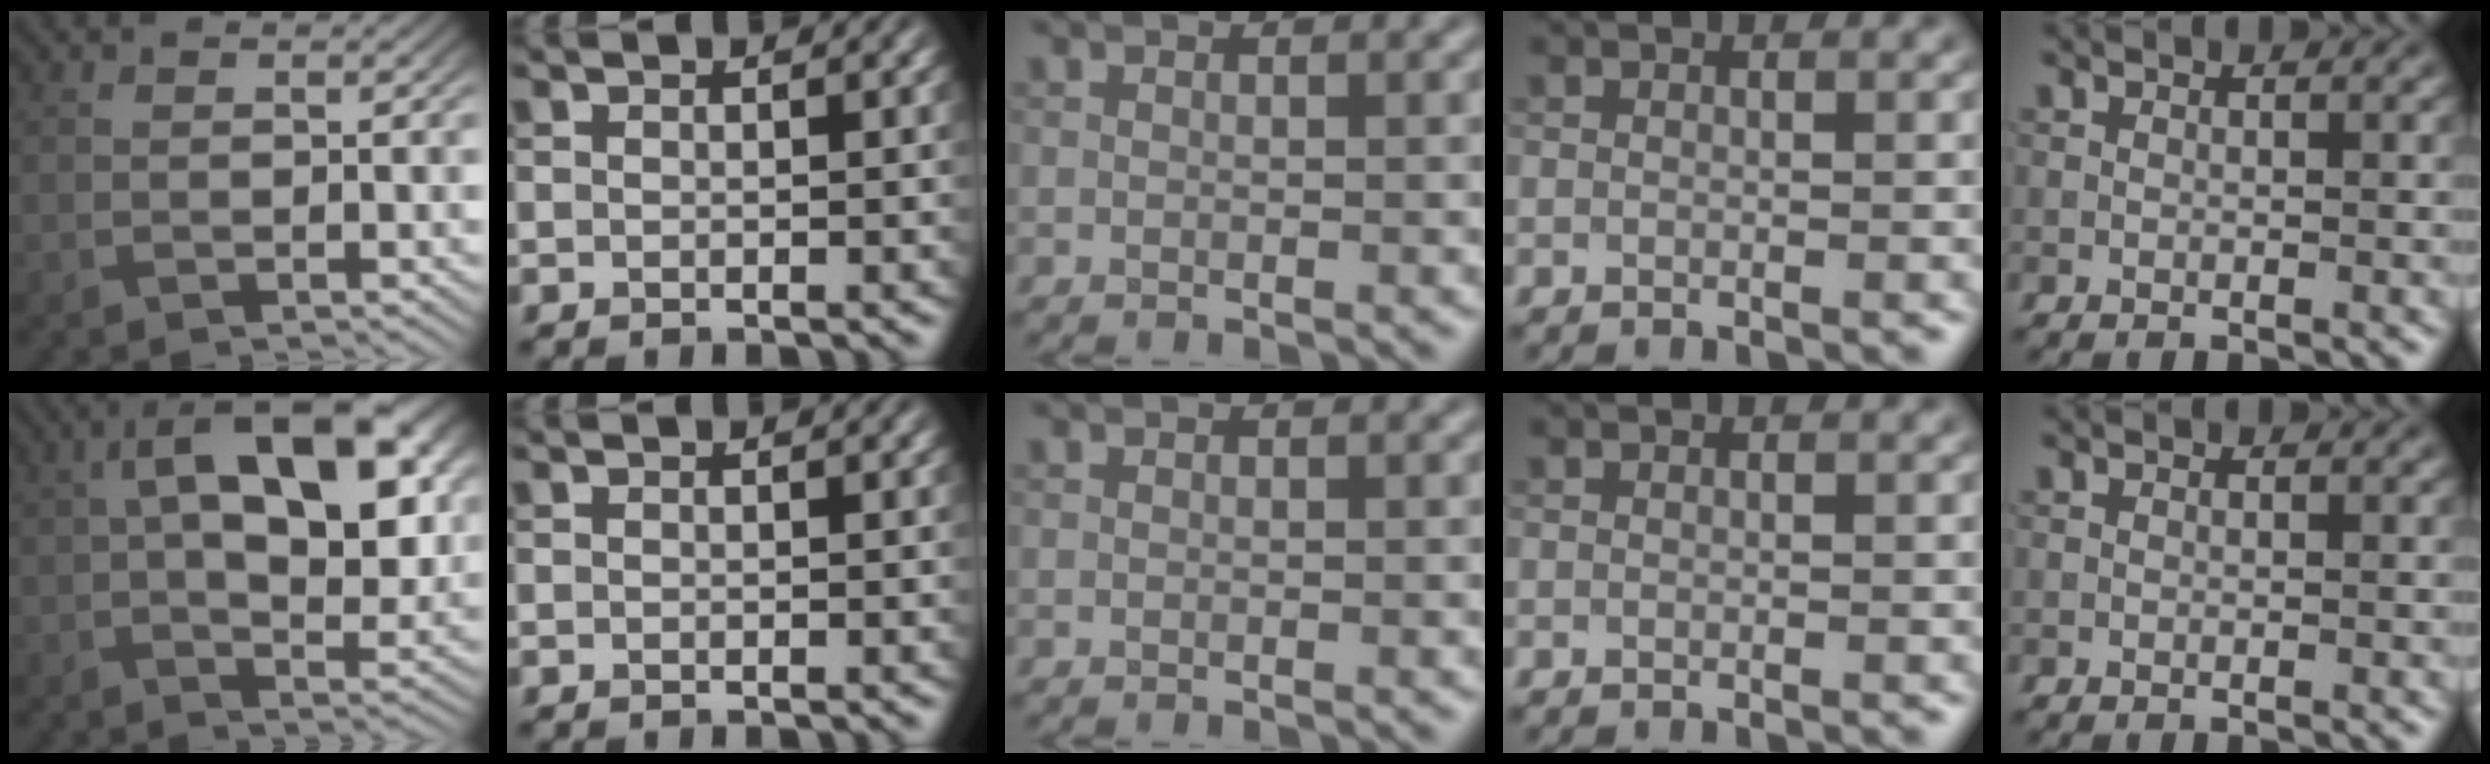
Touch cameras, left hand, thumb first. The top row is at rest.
{"thumb": {"total": 16.5, "force": [4.0, 8.6, 13.5], "torque": [-0.205, 0.013, 0.060]}}